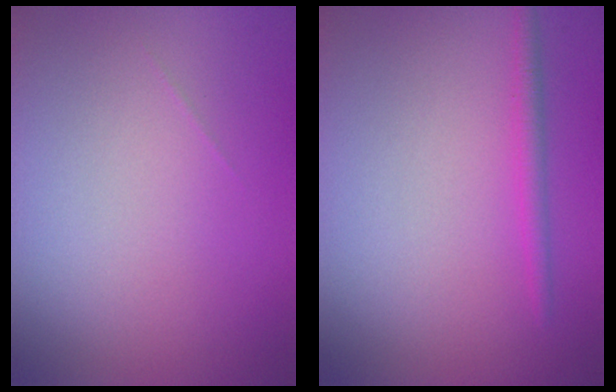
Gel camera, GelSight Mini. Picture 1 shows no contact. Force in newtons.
{"total": 1.5, "press": 1.5, "slide": 0.1}